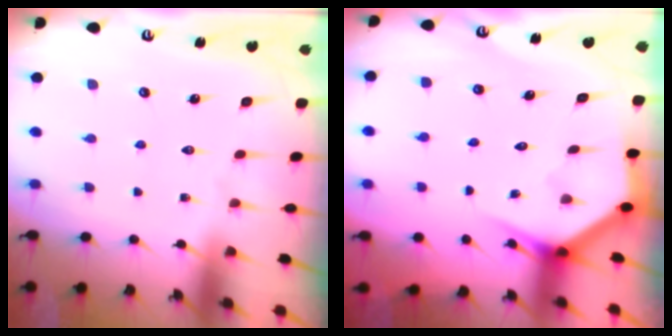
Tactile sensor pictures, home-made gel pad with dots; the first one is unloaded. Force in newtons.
{"total": 3.4, "press": 3.4, "slide": 0.3}